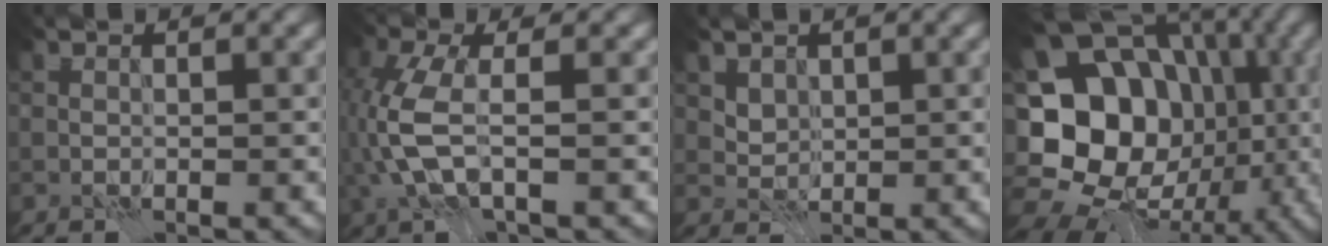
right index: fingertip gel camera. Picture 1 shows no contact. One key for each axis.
{"total": 5.7, "fx": -0.8, "fy": 2.7, "fz": 4.9, "tx": -0.135, "ty": 0.000, "tz": -0.022}
{"total": 2.4, "fx": 1.3, "fy": 1.8, "fz": 0.7, "tx": -0.019, "ty": -0.012, "tz": 0.043}
{"total": 18.1, "fx": -1.6, "fy": 15.6, "fz": 9.0, "tx": -0.153, "ty": -0.002, "tz": -0.033}